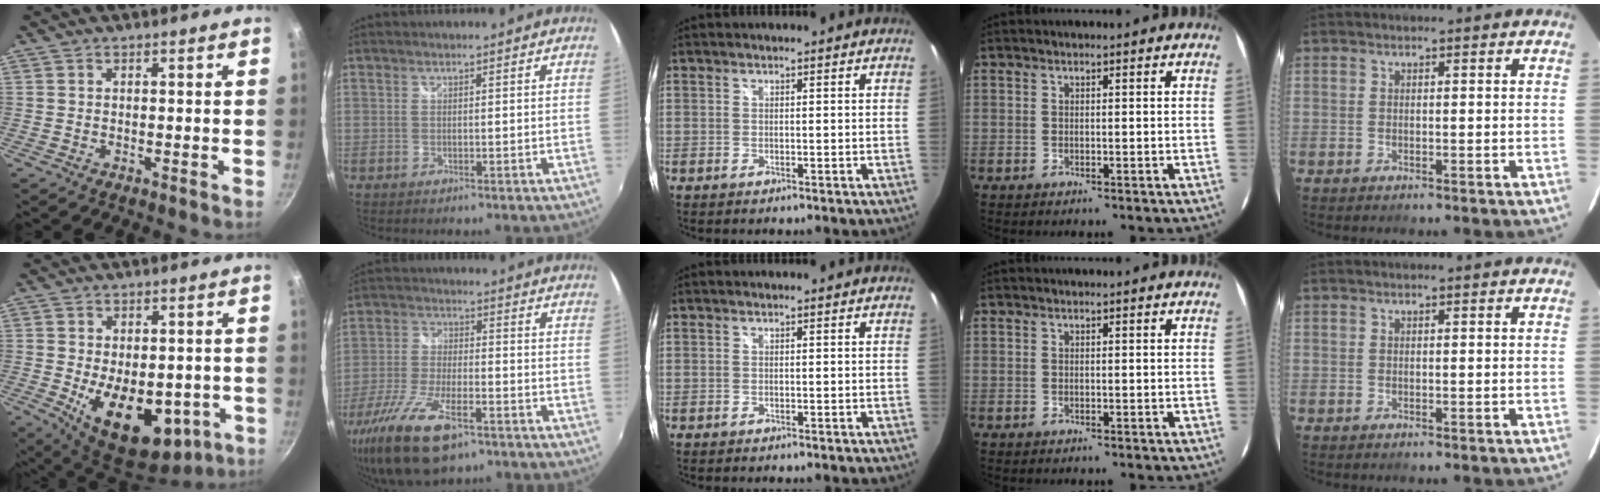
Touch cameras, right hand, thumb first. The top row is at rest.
{"thumb": {"total": 18.1, "force": [-4.5, 10.7, 13.9], "torque": [-0.171, -0.013, -0.045]}, "index": {"total": 16.8, "force": [-10.4, 6.5, 11.5], "torque": [-0.249, -0.043, -0.192]}}